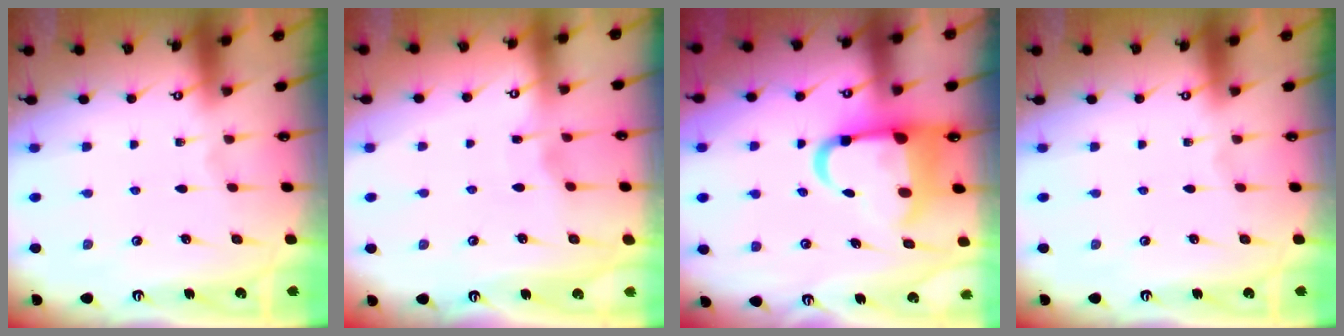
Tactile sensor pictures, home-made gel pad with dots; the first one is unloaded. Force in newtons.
{"total": 2.7, "press": 2.6, "slide": 0.3}
{"total": 11.8, "press": 11.4, "slide": 3.0}
{"total": 0.0}